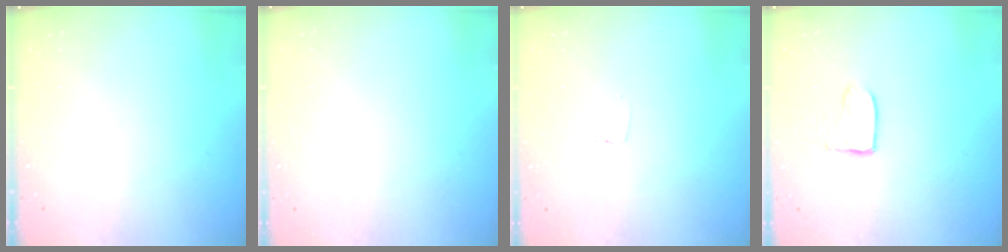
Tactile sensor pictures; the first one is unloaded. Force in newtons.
{"total": 0.0}
{"total": 2.3, "press": 2.3, "slide": 0.1}
{"total": 3.8, "press": 3.8, "slide": 0.4}